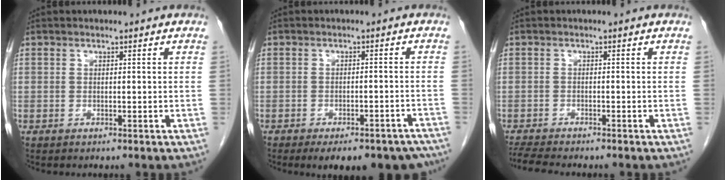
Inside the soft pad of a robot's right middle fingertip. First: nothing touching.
{"total": 13.4, "force": [-10.9, 5.1, 5.9], "torque": [-0.061, 0.013, -0.126]}
{"total": 4.7, "force": [-4.4, 0.0, 1.8], "torque": [-0.037, -0.018, -0.074]}